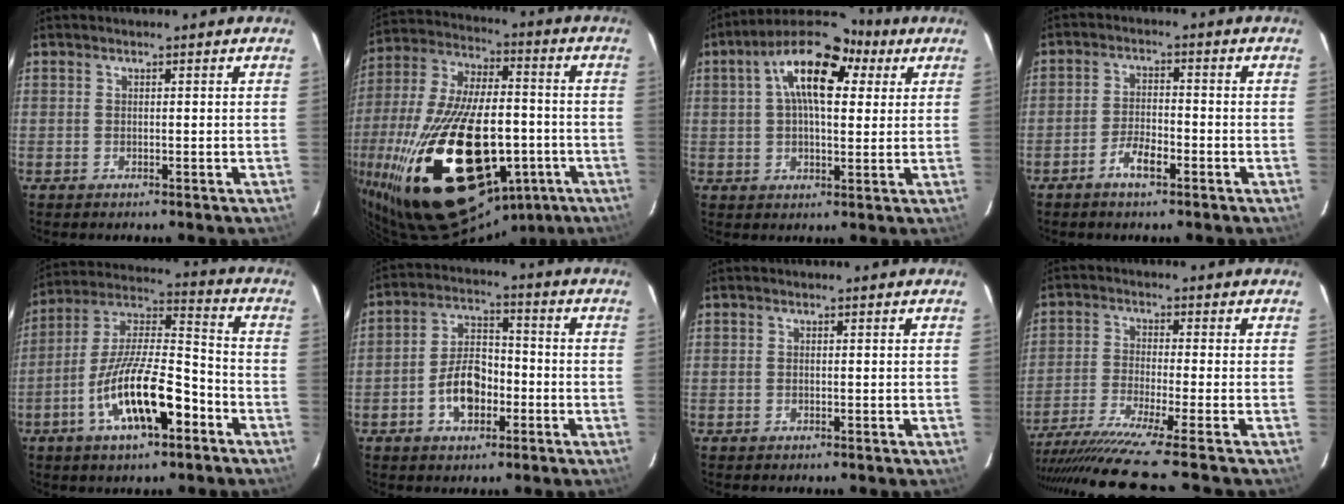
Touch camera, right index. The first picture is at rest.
{"total": 39.4, "force": [-14.5, 20.0, 30.7], "torque": [-0.621, -0.022, -0.214]}
{"total": 15.1, "force": [5.5, 6.9, 12.3], "torque": [-0.213, 0.033, 0.079]}
{"total": 4.6, "force": [-3.0, 1.5, 3.2], "torque": [-0.073, 0.002, -0.055]}
{"total": 17.0, "force": [-7.6, 5.4, 14.2], "torque": [-0.267, 0.000, -0.136]}
{"total": 8.9, "force": [-3.4, 5.4, 6.2], "torque": [-0.121, 0.023, -0.052]}
{"total": 0.0}
{"total": 14.8, "force": [-12.5, -2.8, 7.4], "torque": [-0.151, -0.058, -0.218]}